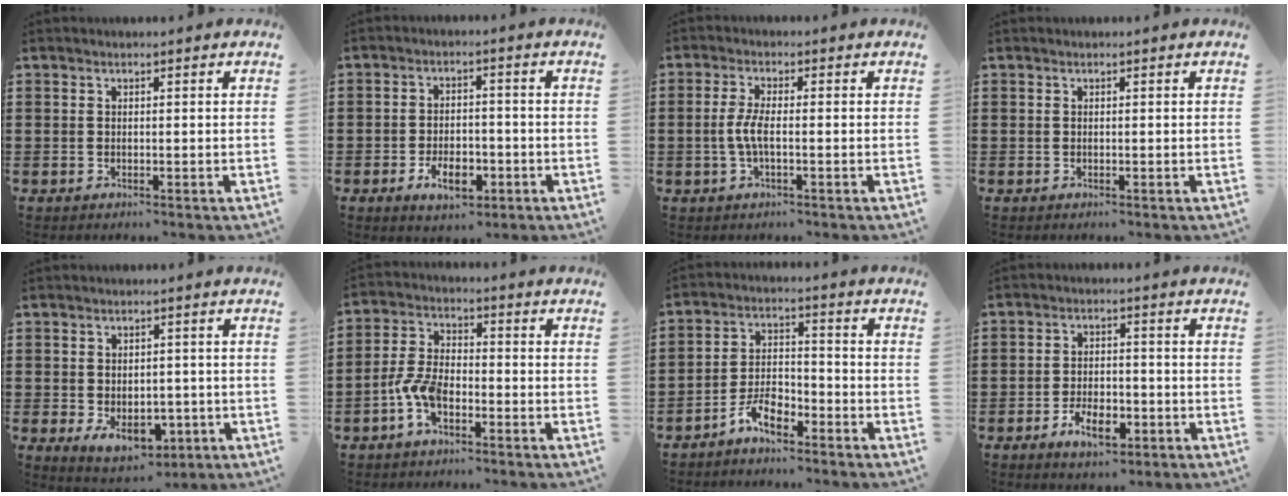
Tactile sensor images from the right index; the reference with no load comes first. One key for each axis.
{"total": 5.8, "fx": -2.7, "fy": 2.9, "fz": 4.3, "tx": -0.076, "ty": 0.000, "tz": -0.051}
{"total": 4.1, "fx": -0.8, "fy": 1.1, "fz": 3.8, "tx": -0.098, "ty": -0.007, "tz": -0.024}
{"total": 0.0}
{"total": 5.3, "fx": -1.8, "fy": 3.2, "fz": 3.8, "tx": -0.056, "ty": 0.001, "tz": -0.034}
{"total": 6.3, "fx": -3.0, "fy": 3.0, "fz": 4.7, "tx": -0.122, "ty": -0.003, "tz": -0.063}
{"total": 5.8, "fx": -4.2, "fy": 2.2, "fz": 3.3, "tx": -0.075, "ty": 0.008, "tz": -0.084}
{"total": 5.8, "fx": -3.1, "fy": 2.6, "fz": 4.2, "tx": -0.080, "ty": 0.003, "tz": -0.056}